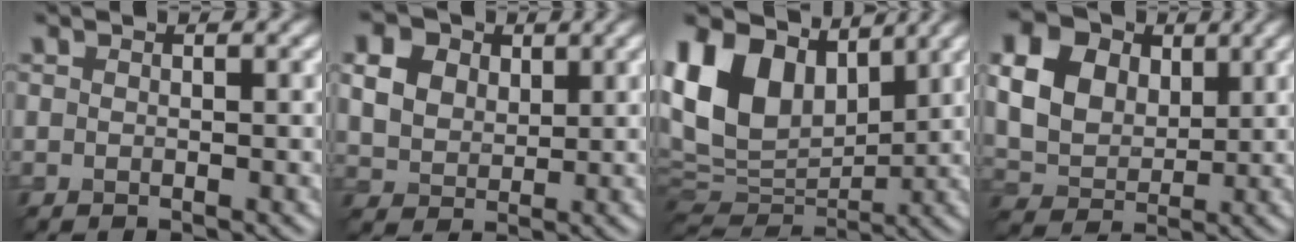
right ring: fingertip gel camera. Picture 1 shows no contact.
{"total": 10.1, "force": [4.5, 7.4, 5.3], "torque": [-0.137, 0.027, 0.069]}
{"total": 13.9, "force": [5.1, 9.4, 9.0], "torque": [-0.211, 0.025, 0.090]}
{"total": 12.6, "force": [4.4, 9.6, 6.8], "torque": [-0.168, 0.023, 0.084]}